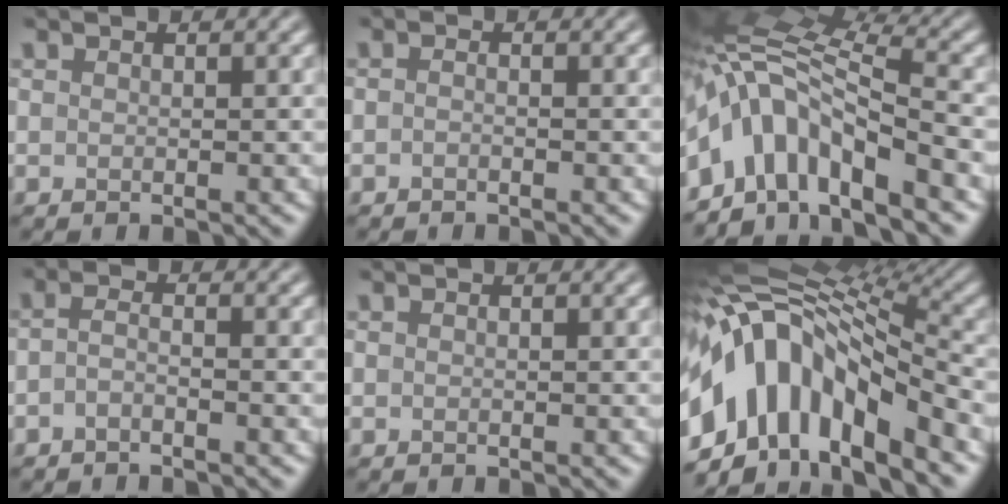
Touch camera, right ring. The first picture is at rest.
{"total": 0.8, "force": [-0.6, 0.2, 0.5], "torque": [-0.011, -0.002, -0.013]}
{"total": 9.7, "force": [-4.6, 4.2, 7.4], "torque": [-0.123, 0.023, -0.098]}
{"total": 1.4, "force": [-1.0, 0.4, 1.0], "torque": [-0.023, -0.002, -0.025]}
{"total": 0.0}
{"total": 14.2, "force": [-3.8, 6.8, 11.9], "torque": [-0.205, 0.018, -0.073]}